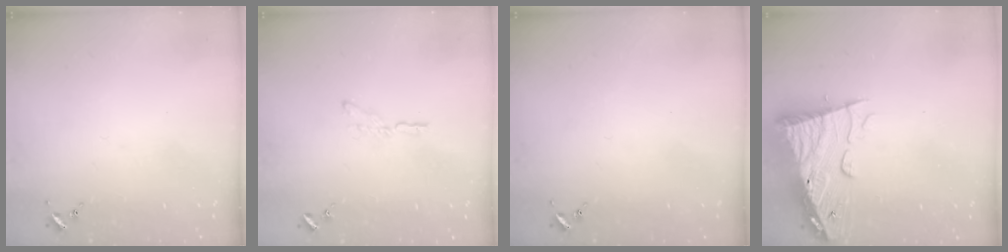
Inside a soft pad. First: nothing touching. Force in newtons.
{"total": 5.3, "press": 5.2, "slide": 0.3}
{"total": 0.0}
{"total": 15.3, "press": 15.2, "slide": 1.3}